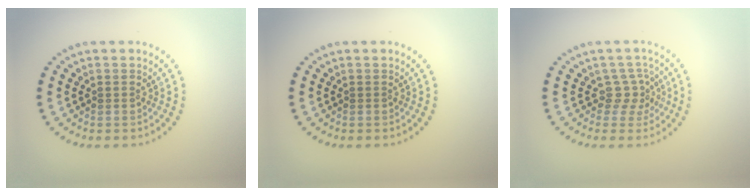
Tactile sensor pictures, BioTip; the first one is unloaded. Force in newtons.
{"total": 0.0}
{"total": 2.1, "press": 1.4, "slide": 1.6}